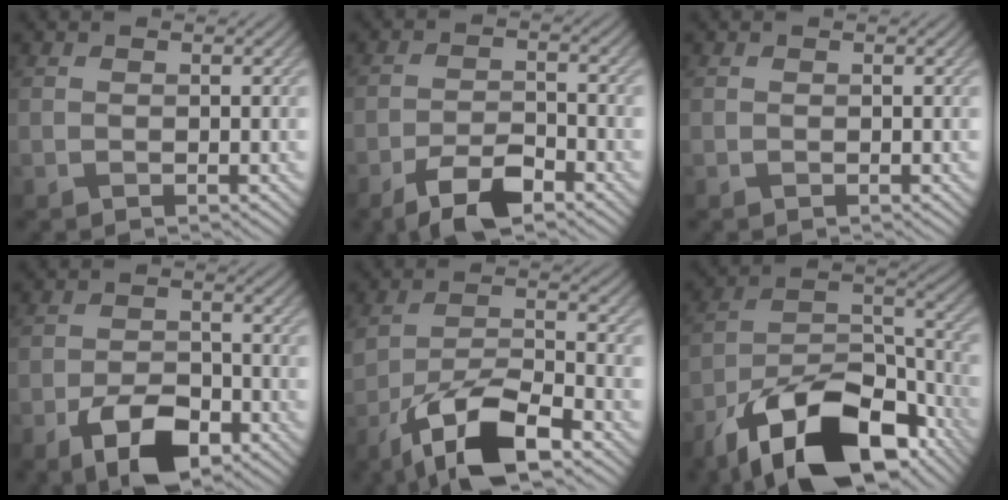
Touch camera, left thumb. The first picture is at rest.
{"total": 5.8, "force": [-4.0, 1.9, 3.7], "torque": [-0.068, 0.002, -0.075]}
{"total": 0.0}
{"total": 7.6, "force": [-4.4, 3.7, 5.0], "torque": [-0.088, -0.002, -0.082]}
{"total": 10.8, "force": [-6.4, 3.7, 7.9], "torque": [-0.150, -0.005, -0.122]}
{"total": 18.0, "force": [-11.8, 8.3, 10.9], "torque": [-0.206, -0.030, -0.203]}